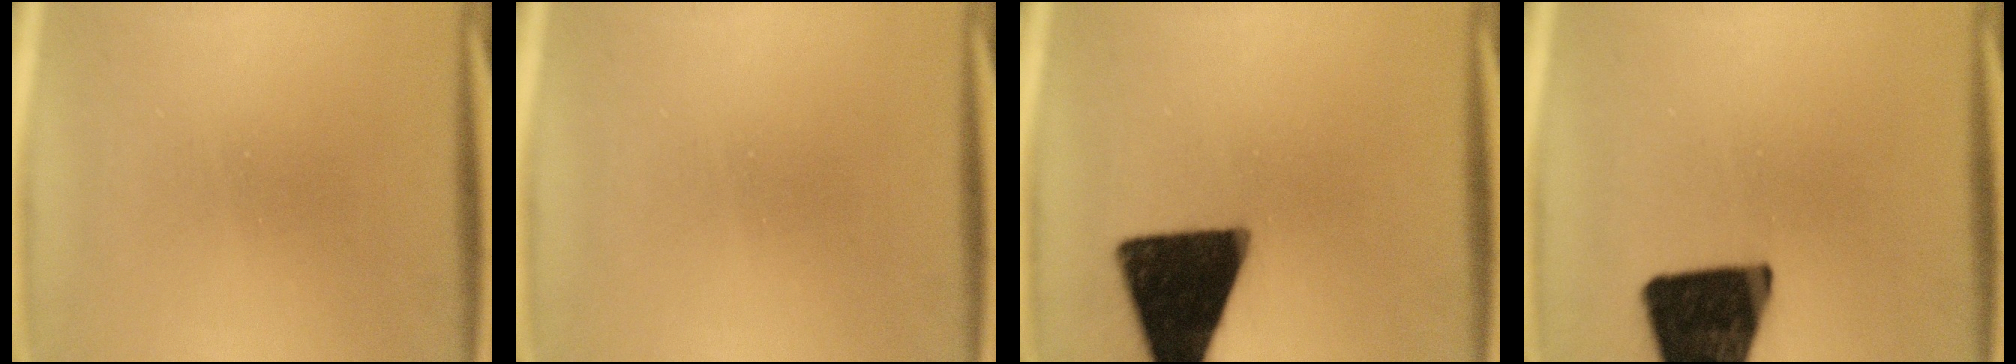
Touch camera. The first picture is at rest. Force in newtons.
{"total": 0.0}
{"total": 18.3}
{"total": 19.8}